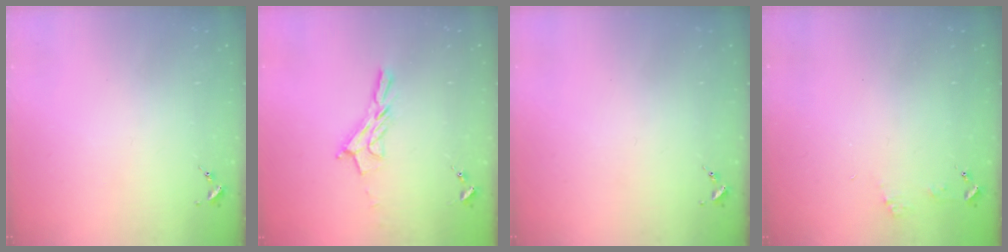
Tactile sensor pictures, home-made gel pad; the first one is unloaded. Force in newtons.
{"total": 10.9, "press": 10.8, "slide": 0.8}
{"total": 0.0}
{"total": 3.8, "press": 3.8, "slide": 0.4}